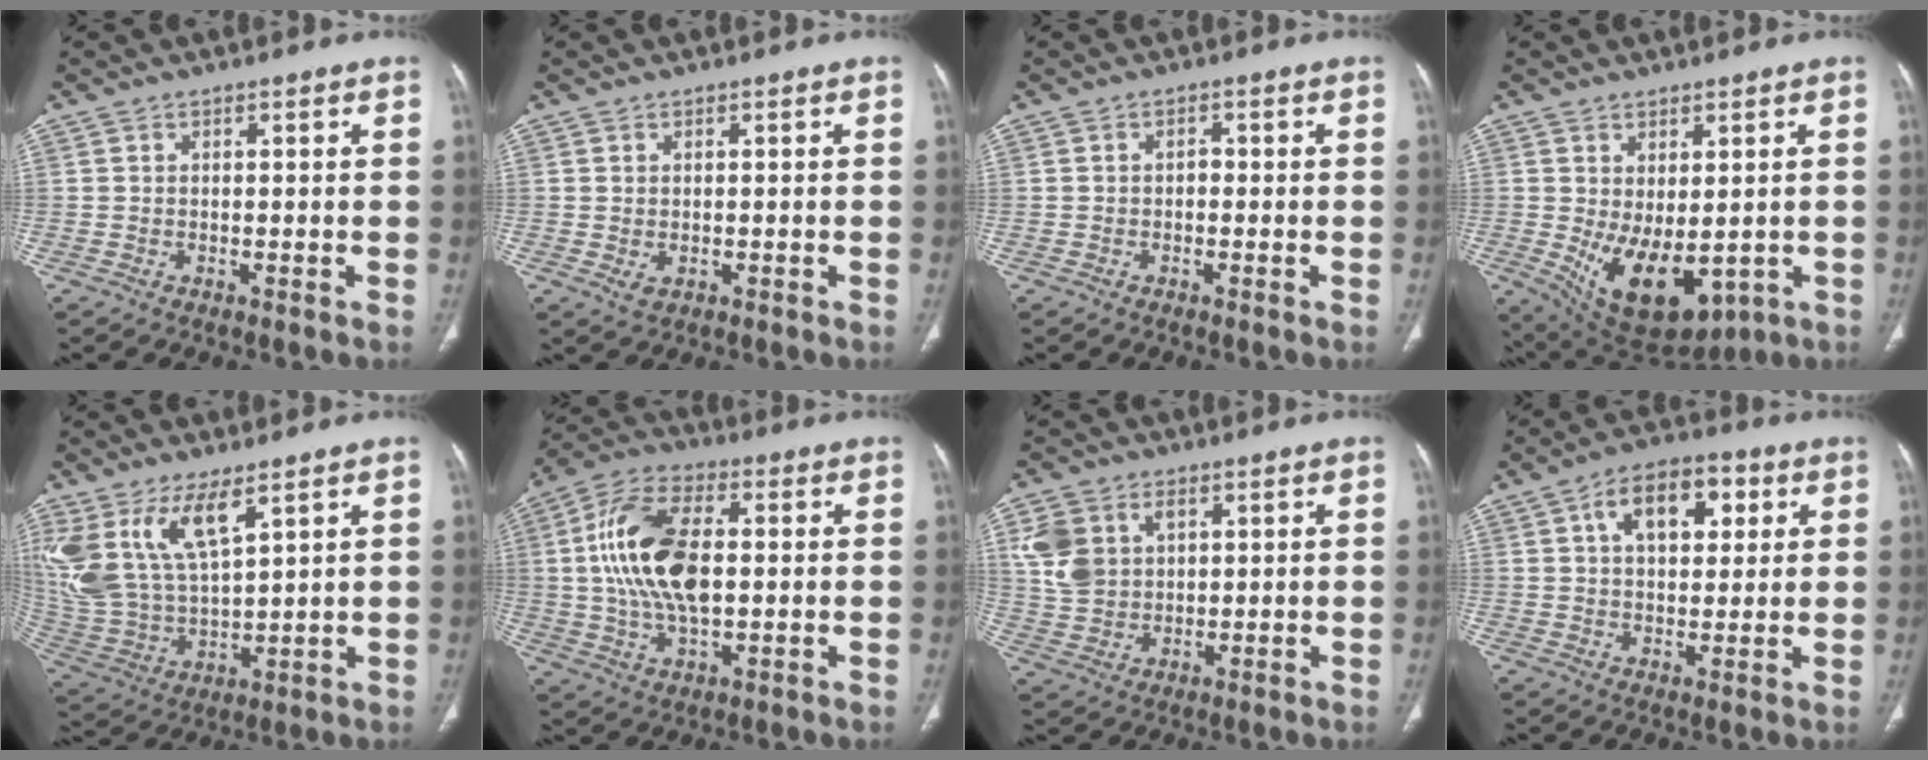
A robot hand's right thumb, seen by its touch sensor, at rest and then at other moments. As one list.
[{"total": 1.9, "force": [-0.4, 1.3, 1.3], "torque": [-0.025, -0.003, 0.001]}, {"total": 1.2, "force": [-0.3, 0.8, 0.8], "torque": [-0.008, 0.004, -0.008]}, {"total": 12.8, "force": [-2.2, 7.1, 10.5], "torque": [-0.155, -0.014, -0.002]}, {"total": 15.3, "force": [8.1, 6.4, 11.2], "torque": [-0.232, -0.030, 0.180]}, {"total": 16.7, "force": [1.3, 8.7, 14.2], "torque": [-0.281, 0.015, 0.023]}, {"total": 9.0, "force": [3.1, 6.8, 5.1], "torque": [-0.090, -0.003, 0.068]}, {"total": 11.7, "force": [3.9, 6.8, 8.7], "torque": [-0.106, 0.009, 0.056]}]